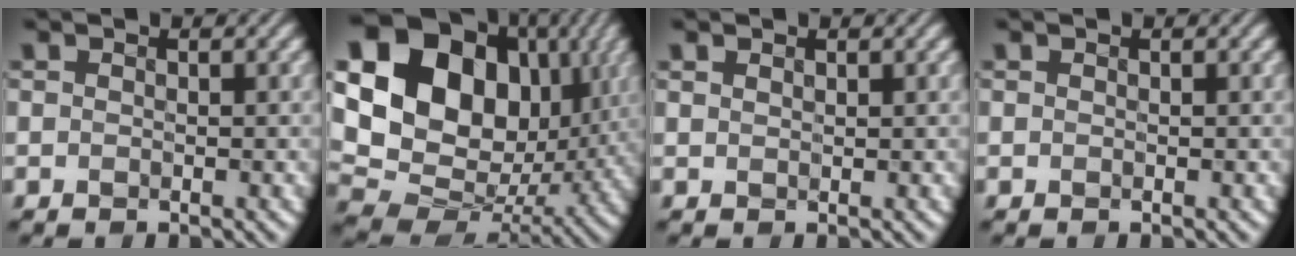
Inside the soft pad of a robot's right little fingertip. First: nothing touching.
{"total": 20.2, "force": [5.8, 15.8, 11.1], "torque": [-0.256, 0.039, 0.118]}
{"total": 0.7, "force": [0.6, 0.3, 0.2], "torque": [-0.006, 0.004, 0.008]}
{"total": 0.0}